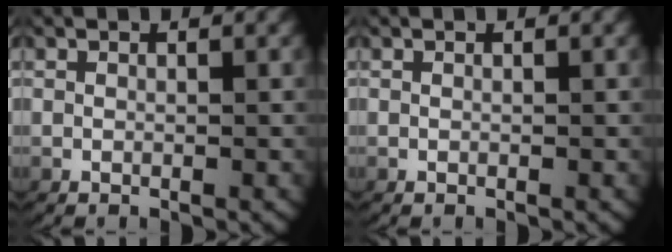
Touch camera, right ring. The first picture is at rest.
{"total": 0.0}